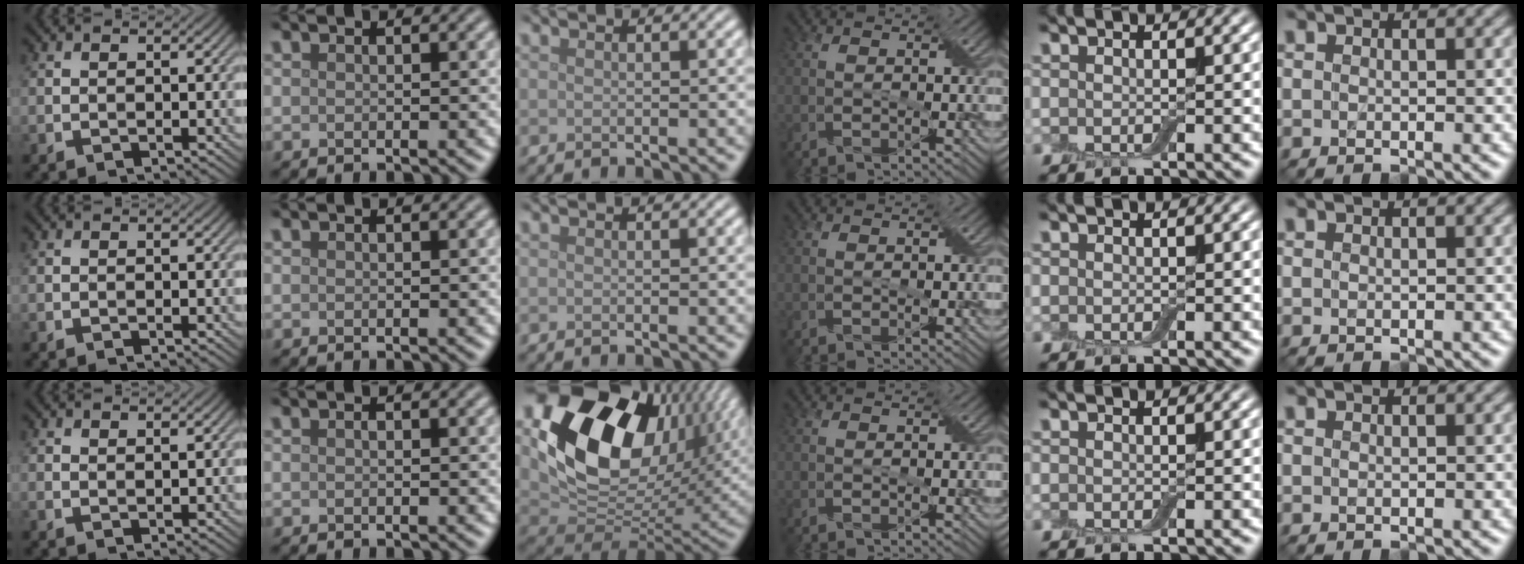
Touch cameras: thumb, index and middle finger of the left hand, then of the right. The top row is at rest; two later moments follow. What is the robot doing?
{"motion": "wrap", "object": "cling film"}